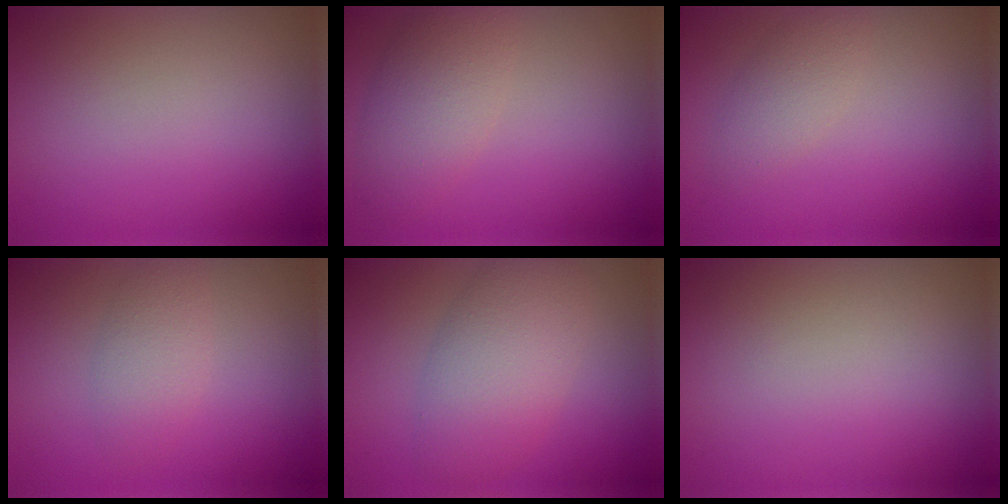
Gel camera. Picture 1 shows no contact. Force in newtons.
{"total": 4.1, "press": 4.1, "slide": 0.1}
{"total": 2.1, "press": 2.1, "slide": 0.1}
{"total": 2.4, "press": 2.4, "slide": 0.2}
{"total": 5.9, "press": 5.9, "slide": 0.2}
{"total": 0.0}